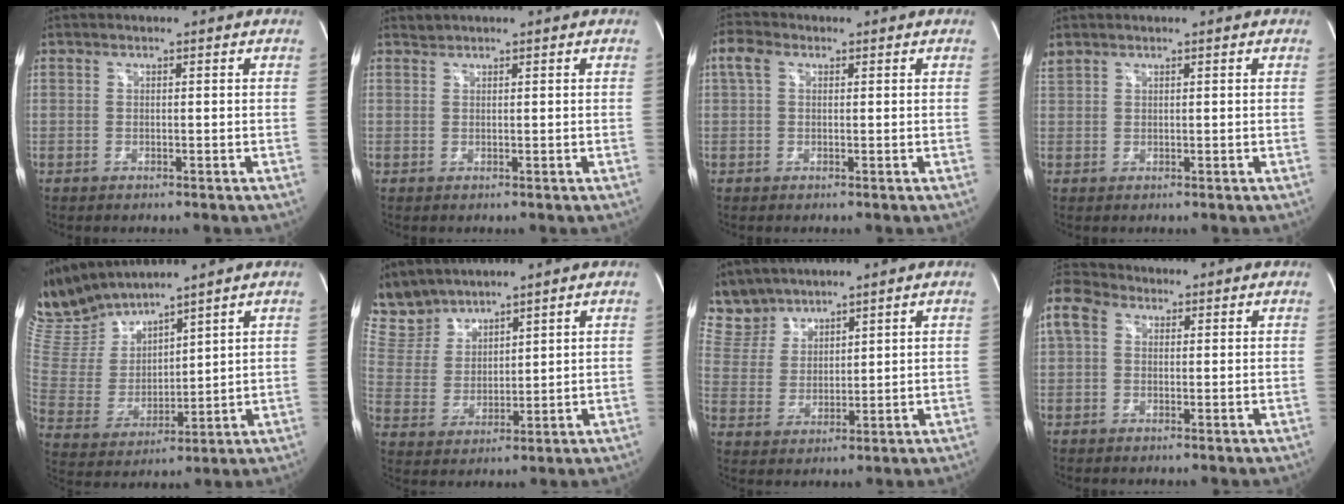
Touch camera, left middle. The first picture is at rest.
{"total": 0.7, "force": [0.7, -0.1, -0.2], "torque": [0.000, 0.002, 0.014]}
{"total": 2.8, "force": [1.1, 1.8, 1.9], "torque": [-0.051, 0.023, 0.024]}
{"total": 1.5, "force": [1.3, 0.5, 0.3], "torque": [-0.020, 0.019, 0.035]}
{"total": 12.3, "force": [11.7, 1.9, 3.3], "torque": [-0.086, 0.004, 0.251]}
{"total": 7.8, "force": [7.5, 2.2, 0.5], "torque": [-0.026, 0.011, 0.172]}
{"total": 7.1, "force": [6.6, 2.5, 0.1], "torque": [-0.014, 0.010, 0.151]}
{"total": 9.4, "force": [3.6, 7.0, 5.1], "torque": [-0.133, 0.048, 0.065]}